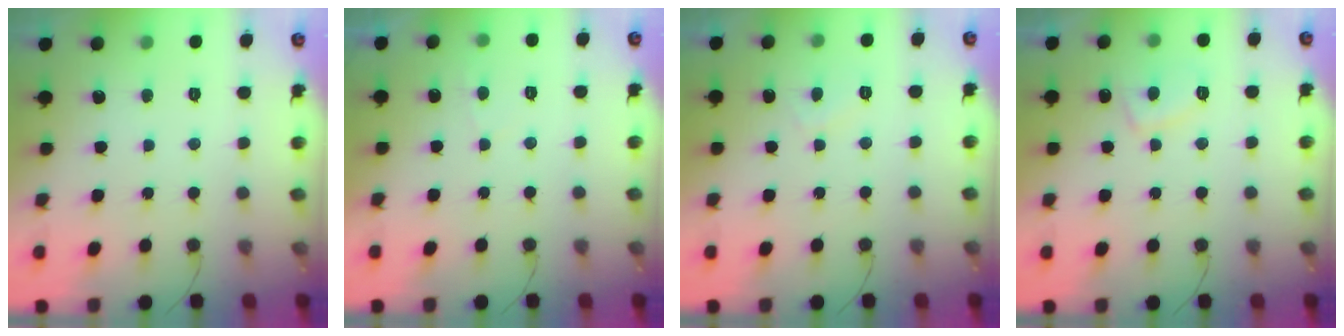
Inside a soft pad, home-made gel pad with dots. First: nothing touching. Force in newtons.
{"total": 1.3, "press": 1.2, "slide": 0.5}
{"total": 2.3, "press": 2.2, "slide": 0.7}
{"total": 5.3, "press": 5.2, "slide": 0.9}